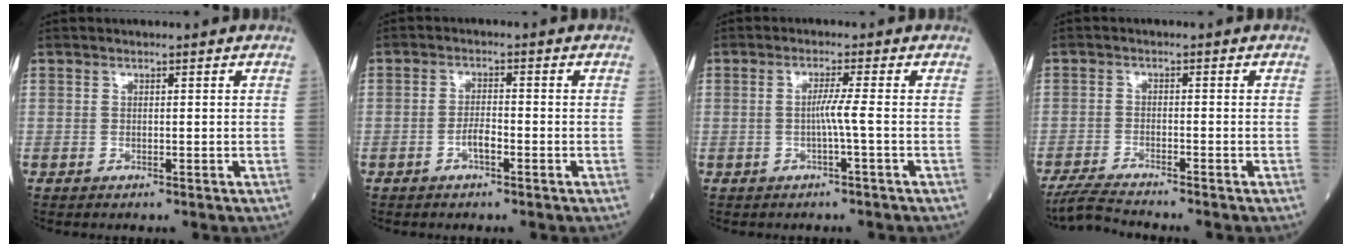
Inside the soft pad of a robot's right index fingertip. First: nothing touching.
{"total": 2.4, "force": [-1.2, 0.7, 2.0], "torque": [-0.033, 0.004, -0.022]}
{"total": 2.5, "force": [-0.7, -0.9, 2.3], "torque": [-0.041, 0.000, -0.015]}
{"total": 4.2, "force": [-4.0, -0.8, 1.1], "torque": [-0.025, -0.022, -0.075]}